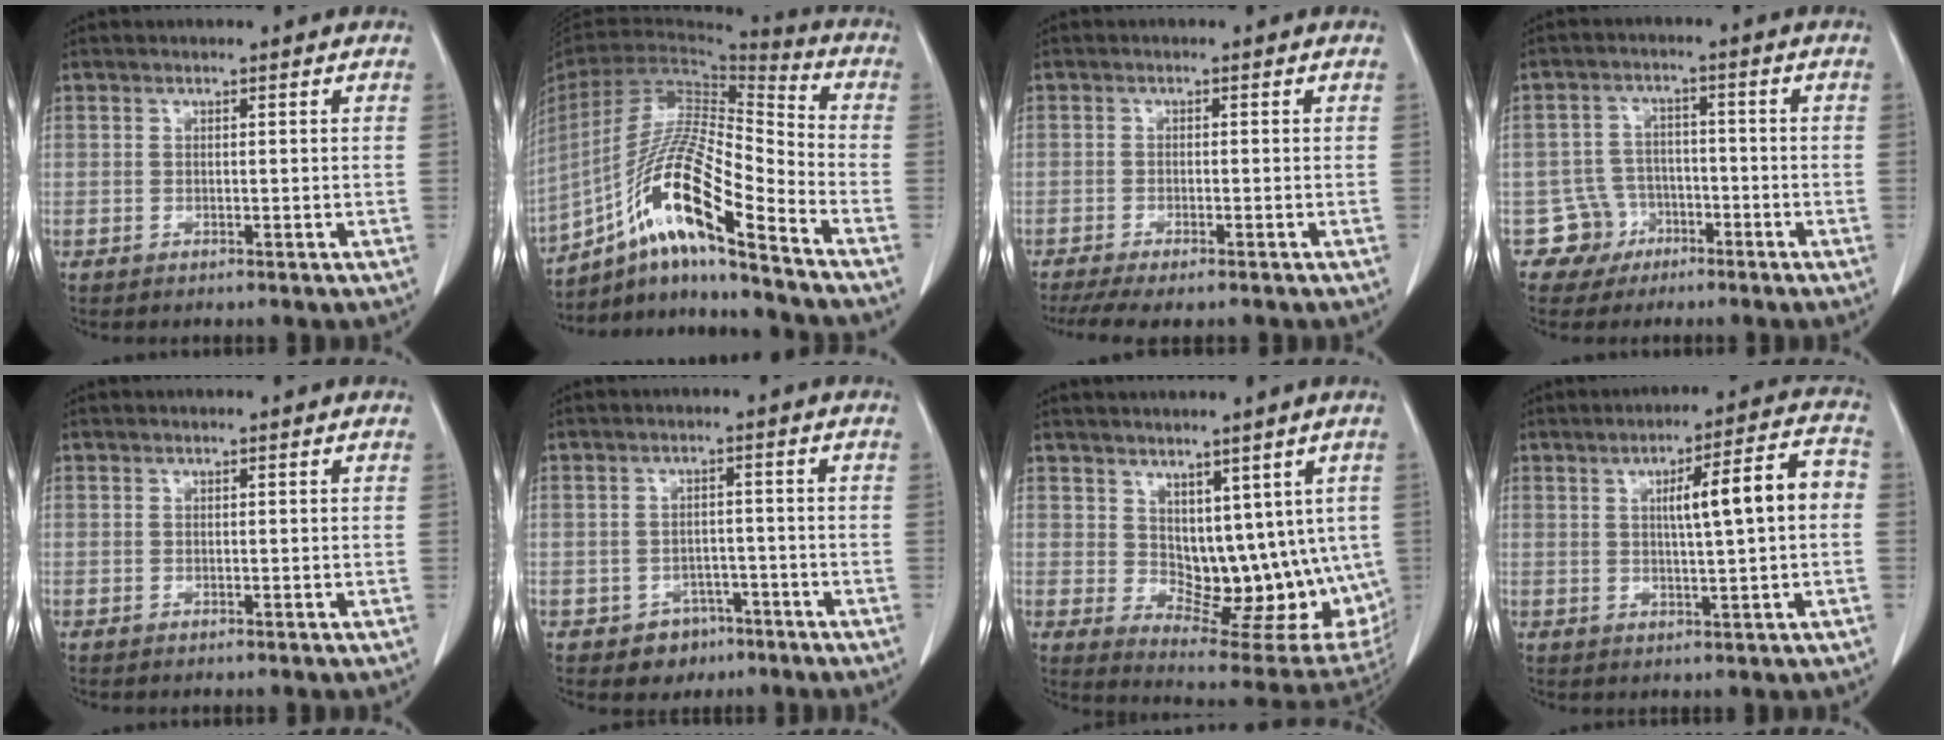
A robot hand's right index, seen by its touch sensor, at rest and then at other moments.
{"total": 18.1, "force": [-11.6, 1.1, 13.8], "torque": [-0.285, -0.005, -0.214]}
{"total": 6.5, "force": [-4.9, 1.3, 3.9], "torque": [-0.063, -0.011, -0.079]}
{"total": 5.2, "force": [-2.6, 4.6, -0.5], "torque": [0.016, 0.016, -0.043]}
{"total": 0.0}
{"total": 4.3, "force": [-2.4, 3.4, 0.7], "torque": [-0.004, 0.015, -0.026]}
{"total": 13.6, "force": [2.7, 7.6, 10.9], "torque": [-0.131, -0.010, 0.064]}
{"total": 9.9, "force": [0.9, 1.0, 9.8], "torque": [-0.142, 0.026, 0.014]}